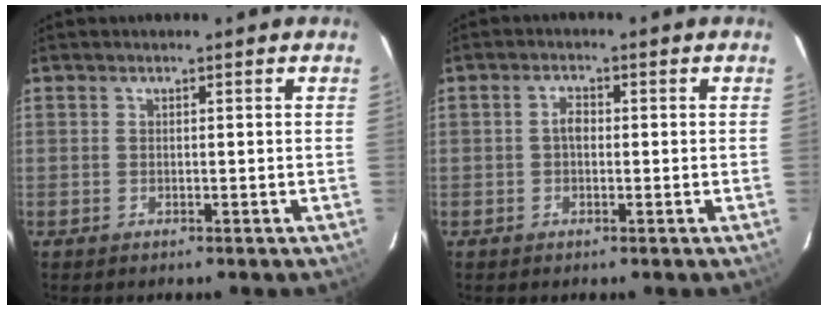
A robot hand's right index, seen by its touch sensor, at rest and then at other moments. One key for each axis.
{"total": 2.0, "fx": -0.1, "fy": 1.3, "fz": 1.5, "tx": -0.029, "ty": 0.008, "tz": -0.004}